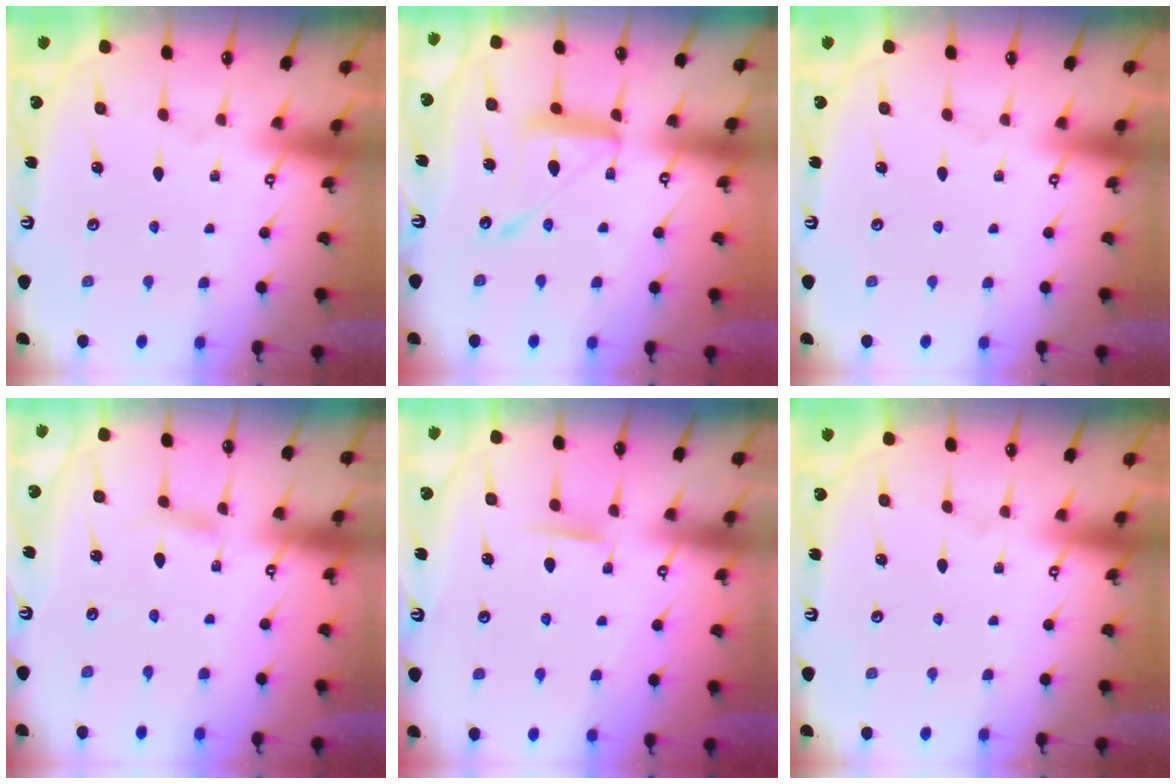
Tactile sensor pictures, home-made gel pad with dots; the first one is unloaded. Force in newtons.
{"total": 14.2, "press": 14.2, "slide": 1.2}
{"total": 0.0}
{"total": 2.5, "press": 2.5, "slide": 0.3}
{"total": 4.5, "press": 4.4, "slide": 0.6}
{"total": 0.0}